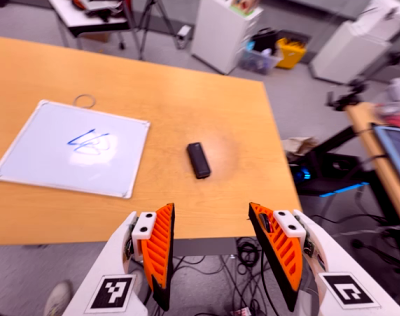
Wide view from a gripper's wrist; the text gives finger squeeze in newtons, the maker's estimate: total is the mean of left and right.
{"total": 0.0}